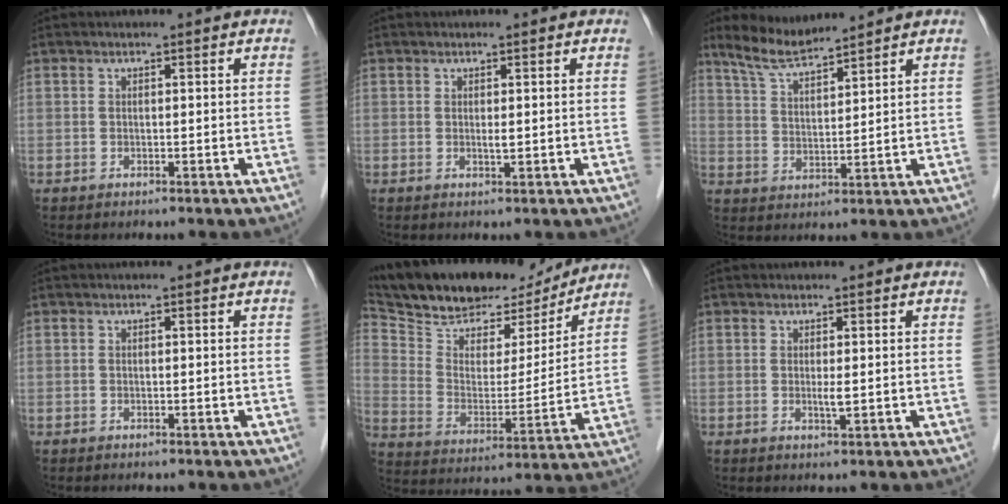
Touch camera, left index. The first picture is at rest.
{"total": 0.7, "force": [0.0, 0.2, 0.6], "torque": [-0.015, -0.006, 0.001]}
{"total": 6.0, "force": [5.6, 0.3, 1.9], "torque": [-0.052, 0.004, 0.117]}
{"total": 0.0}
{"total": 21.6, "force": [18.6, 7.1, 8.5], "torque": [-0.161, 0.008, 0.297]}
{"total": 1.2, "force": [0.0, 0.1, 1.1], "torque": [-0.025, -0.006, 0.002]}